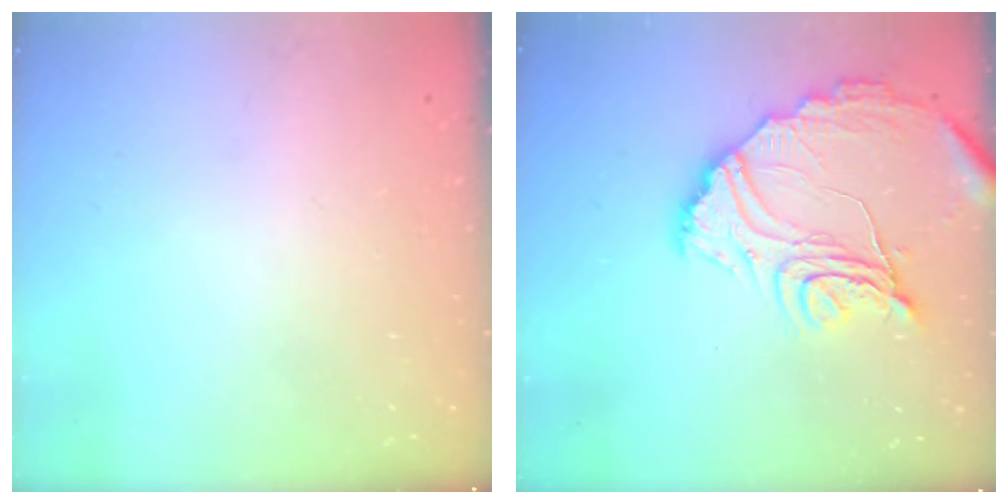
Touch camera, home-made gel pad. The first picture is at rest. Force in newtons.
{"total": 16.8, "press": 16.7, "slide": 1.5}